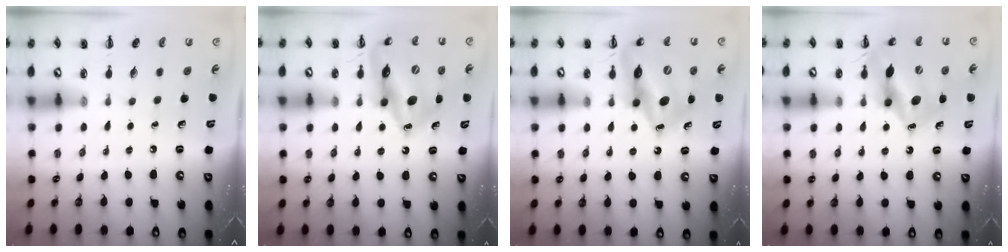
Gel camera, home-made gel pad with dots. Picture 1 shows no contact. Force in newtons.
{"total": 17.1, "press": 16.7, "slide": 3.7}
{"total": 15.5, "press": 14.7, "slide": 4.8}
{"total": 14.0, "press": 13.5, "slide": 3.9}